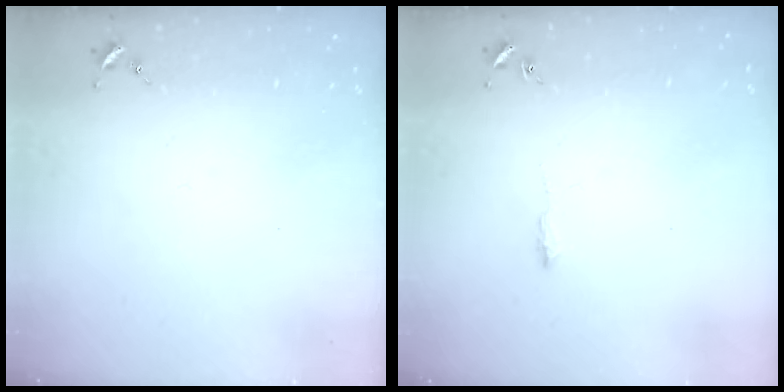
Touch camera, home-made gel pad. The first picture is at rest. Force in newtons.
{"total": 4.6, "press": 4.5, "slide": 0.5}